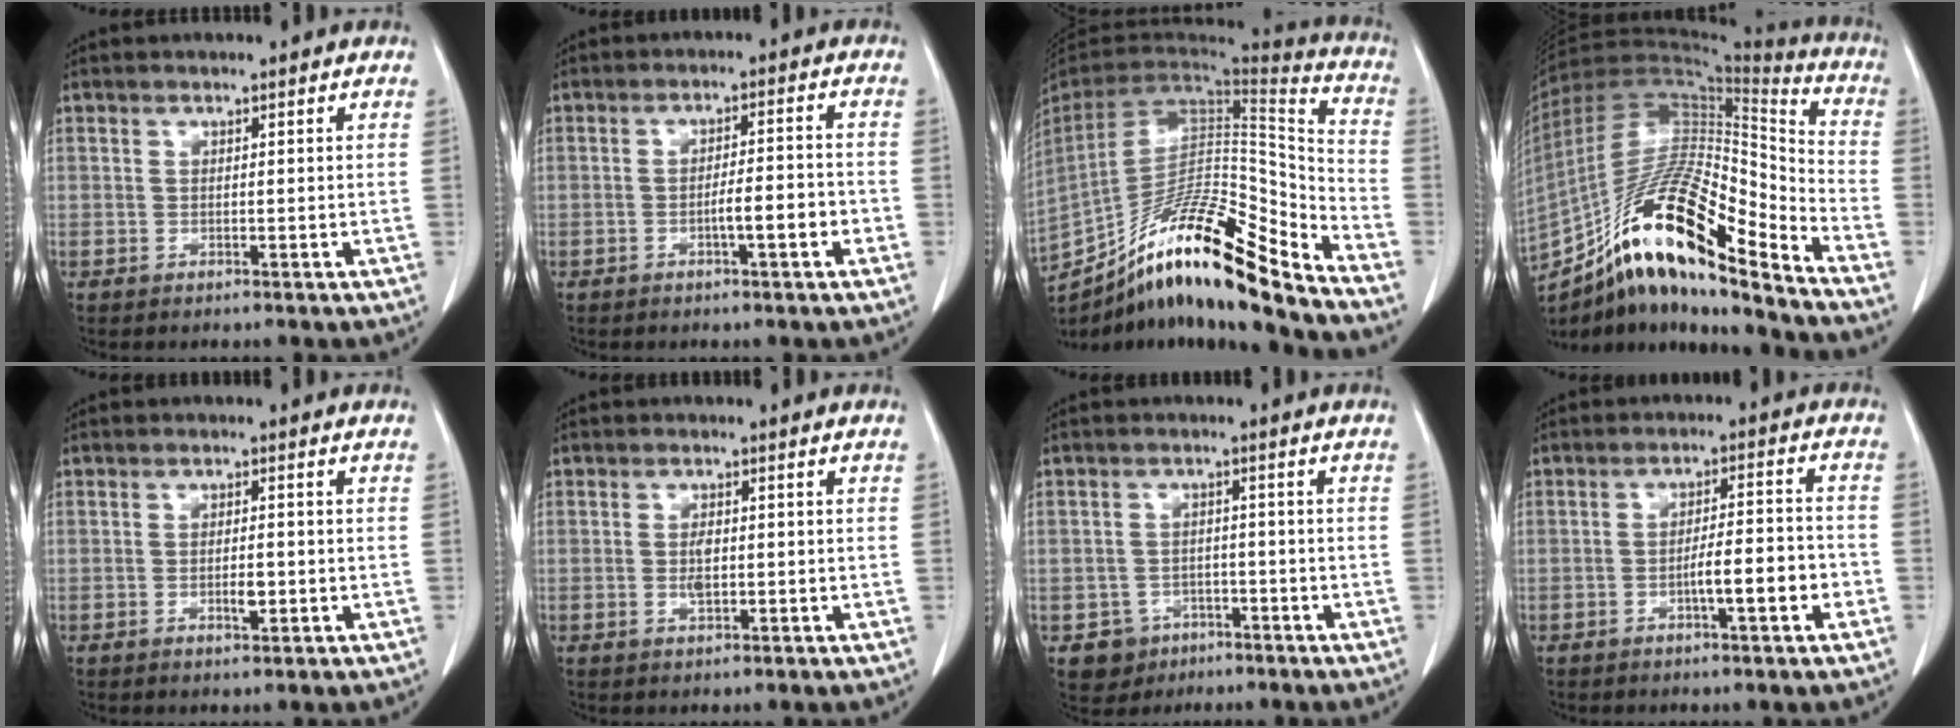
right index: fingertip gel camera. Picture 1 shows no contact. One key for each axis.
{"total": 4.6, "fx": -1.6, "fy": 0.5, "fz": 4.2, "tx": -0.061, "ty": 0.007, "tz": -0.021}
{"total": 25.9, "fx": -20.2, "fy": 1.6, "fz": 16.2, "tx": -0.264, "ty": -0.018, "tz": -0.342}
{"total": 24.1, "fx": -15.7, "fy": 3.9, "fz": 17.9, "tx": -0.327, "ty": -0.007, "tz": -0.279}
{"total": 2.4, "fx": -0.5, "fy": 0.7, "fz": 2.2, "tx": -0.038, "ty": 0.002, "tz": -0.003}
{"total": 2.1, "fx": 0.0, "fy": 1.0, "fz": 1.9, "tx": -0.036, "ty": 0.002, "tz": 0.005}
{"total": 4.5, "fx": -2.3, "fy": 3.8, "fz": 0.3, "tx": 0.000, "ty": 0.013, "tz": -0.031}
{"total": 6.3, "fx": -2.3, "fy": 0.7, "fz": 5.8, "tx": -0.093, "ty": 0.013, "tz": -0.032}